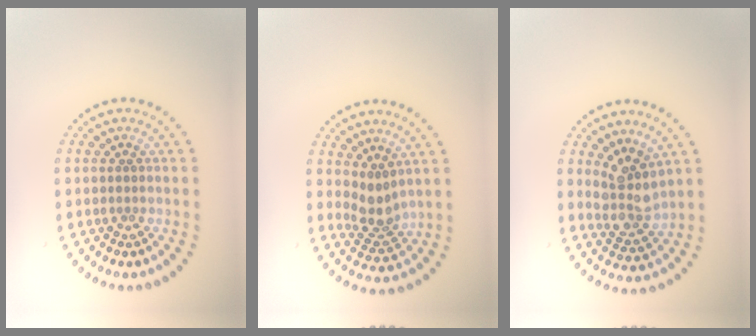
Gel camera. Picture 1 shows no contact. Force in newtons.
{"total": 2.6, "press": 2.0, "slide": 1.7}
{"total": 3.6, "press": 3.0, "slide": 2.0}